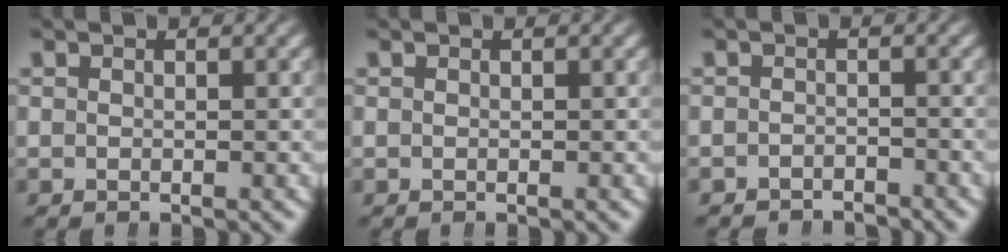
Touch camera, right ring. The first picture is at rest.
{"total": 0.0}
{"total": 2.3, "force": [-2.3, 0.1, -0.2], "torque": [0.002, -0.015, -0.033]}